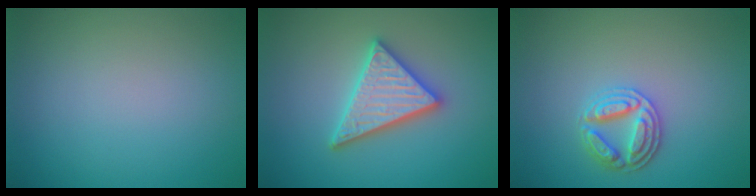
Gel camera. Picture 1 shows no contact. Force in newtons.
{"total": 4.9, "press": 4.9, "slide": 0.7}
{"total": 3.0, "press": 2.9, "slide": 0.8}